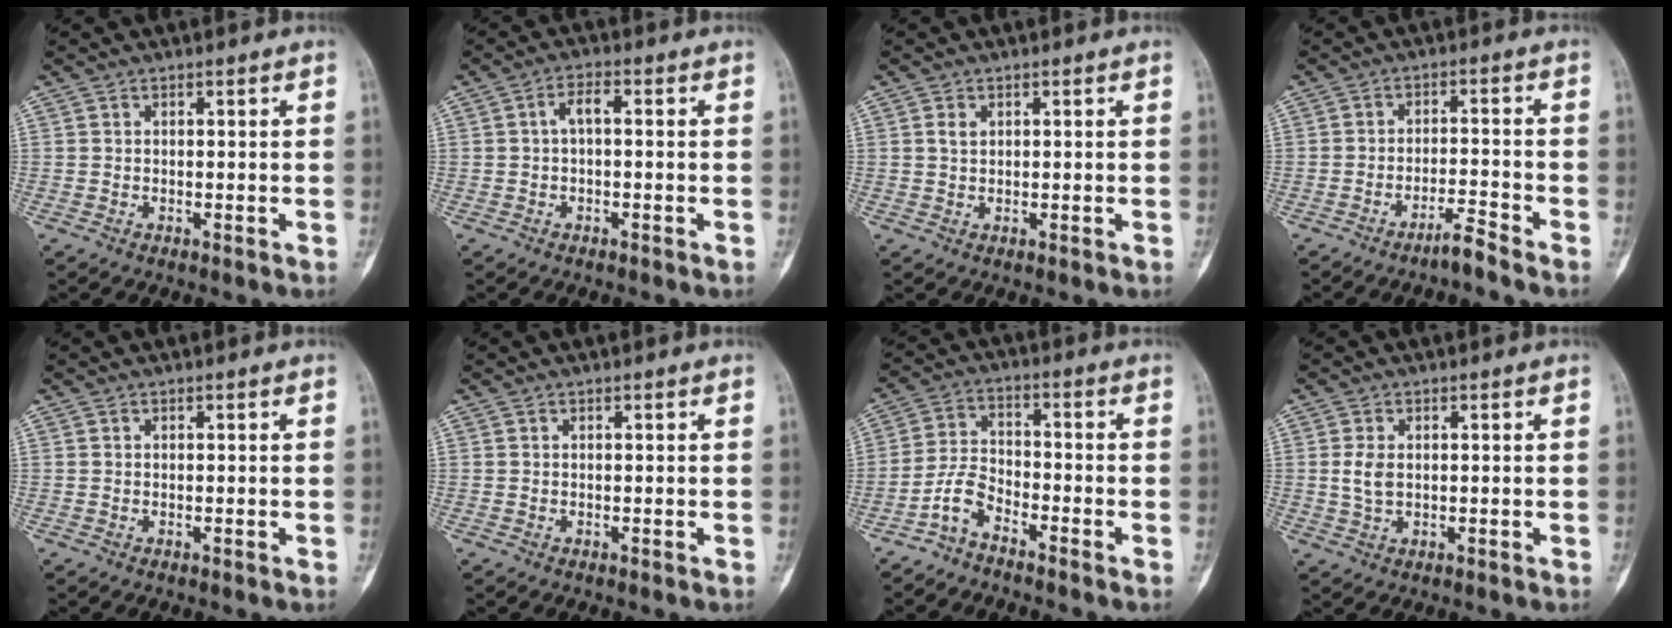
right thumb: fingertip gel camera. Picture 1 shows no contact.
{"total": 3.0, "force": [0.0, 1.3, 2.7], "torque": [-0.046, 0.015, -0.004]}
{"total": 1.5, "force": [0.6, 1.0, 1.0], "torque": [-0.016, 0.001, 0.012]}
{"total": 3.4, "force": [-3.0, -0.3, 1.5], "torque": [-0.027, 0.018, -0.055]}
{"total": 0.0}
{"total": 0.0}
{"total": 5.1, "force": [-4.0, 2.0, 2.6], "torque": [-0.049, 0.037, -0.089]}
{"total": 3.4, "force": [0.3, 2.1, 2.6], "torque": [-0.054, 0.000, 0.008]}